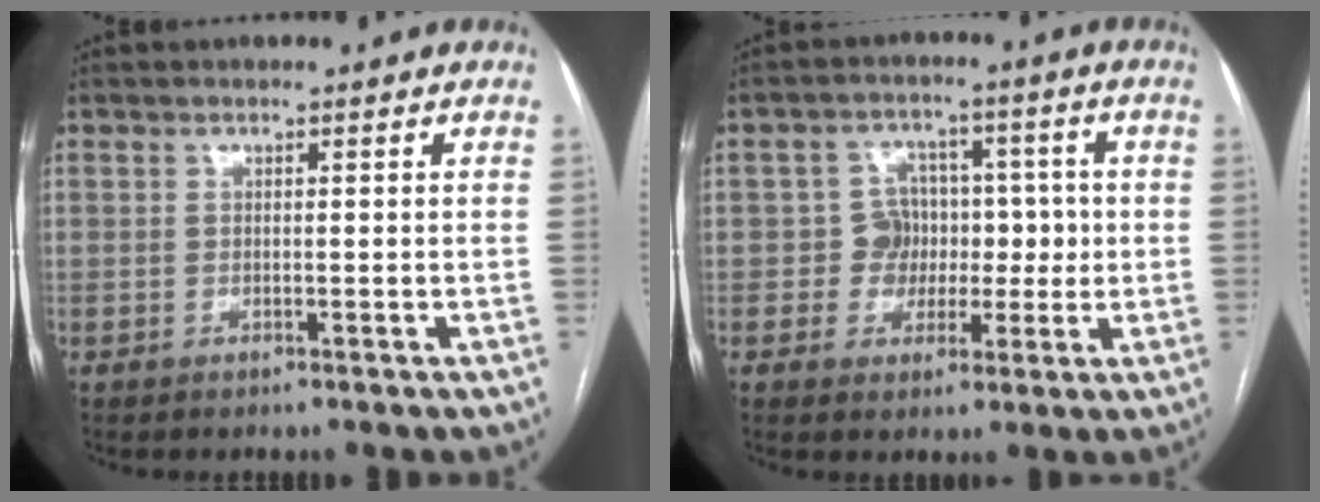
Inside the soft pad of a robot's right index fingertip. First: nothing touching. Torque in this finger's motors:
{"motor_torque": [0.48, 0.07, 0.07, 0.03]}